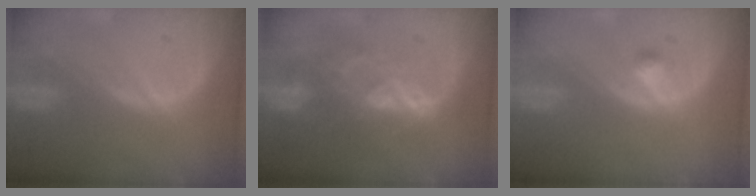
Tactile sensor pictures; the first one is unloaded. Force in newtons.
{"total": 6.9, "press": 6.7, "slide": 1.7}
{"total": 1.3, "press": 1.2, "slide": 0.1}